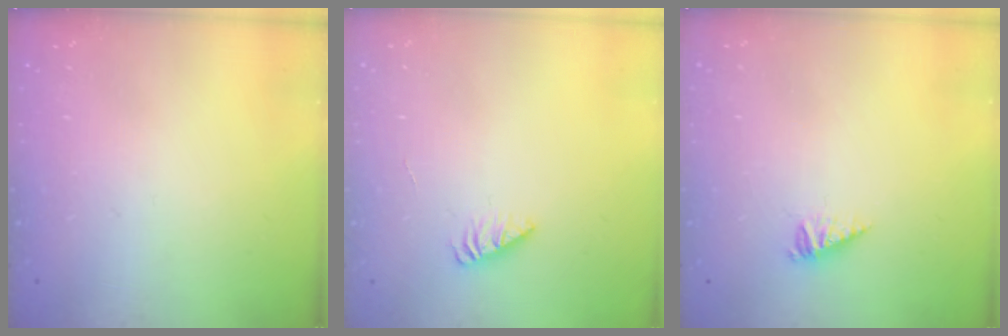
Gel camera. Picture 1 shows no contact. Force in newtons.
{"total": 1.8, "press": 1.7, "slide": 0.2}
{"total": 2.9, "press": 2.8, "slide": 0.2}